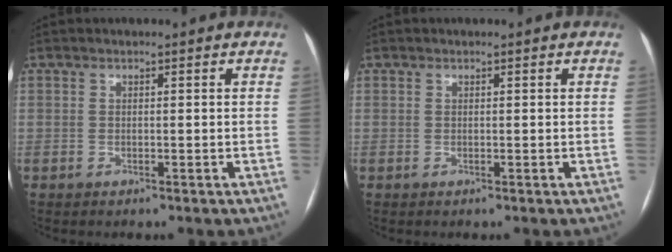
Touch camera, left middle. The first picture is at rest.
{"total": 0.0}